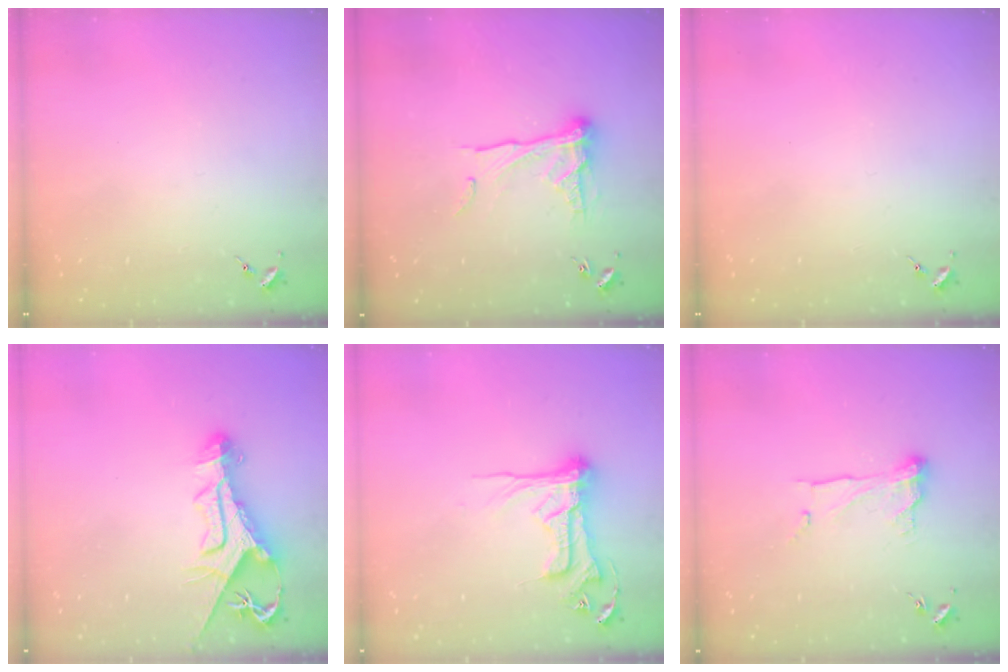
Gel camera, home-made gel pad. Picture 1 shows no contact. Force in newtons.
{"total": 13.3, "press": 13.2, "slide": 1.2}
{"total": 0.0}
{"total": 11.9, "press": 11.8, "slide": 1.3}
{"total": 14.7, "press": 14.6, "slide": 1.7}
{"total": 9.8, "press": 9.8, "slide": 0.7}